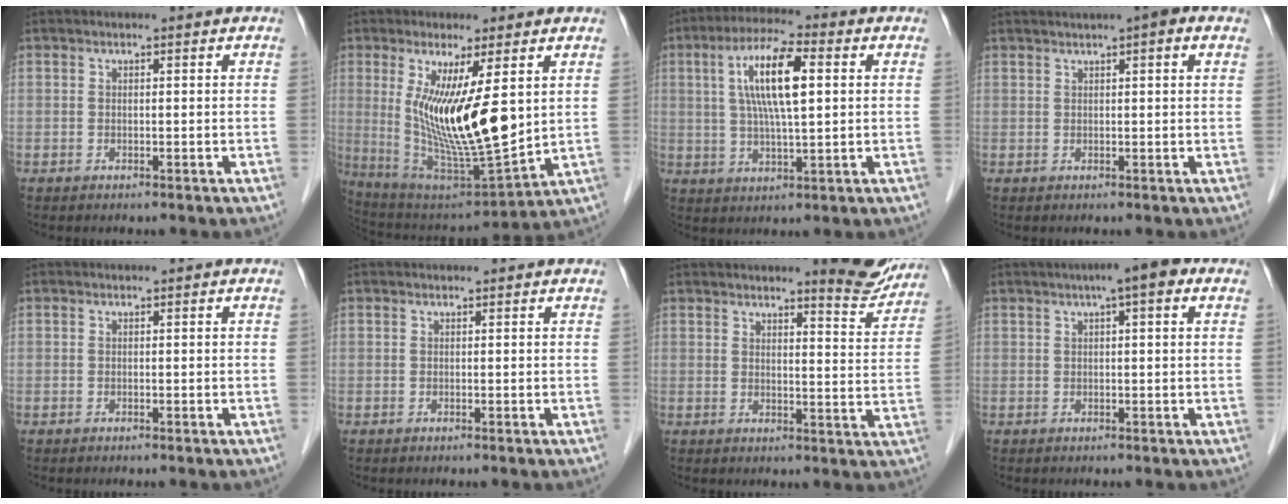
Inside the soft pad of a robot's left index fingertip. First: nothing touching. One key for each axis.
{"total": 15.5, "fx": 2.7, "fy": 2.6, "fz": 15.0, "tx": -0.278, "ty": -0.026, "tz": 0.061}
{"total": 10.6, "fx": 2.3, "fy": 1.9, "fz": 10.1, "tx": -0.194, "ty": 0.013, "tz": 0.040}
{"total": 4.6, "fx": 2.9, "fy": 0.4, "fz": 3.6, "tx": -0.049, "ty": 0.022, "tz": 0.039}
{"total": 0.0}
{"total": 1.7, "fx": 1.6, "fy": 0.4, "fz": 0.3, "tx": -0.013, "ty": 0.016, "tz": 0.016}
{"total": 7.5, "fx": 6.7, "fy": 0.8, "fz": 3.2, "tx": -0.033, "ty": -0.024, "tz": 0.076}
{"total": 6.1, "fx": 3.2, "fy": 1.0, "fz": 5.1, "tx": -0.072, "ty": 0.024, "tz": 0.042}